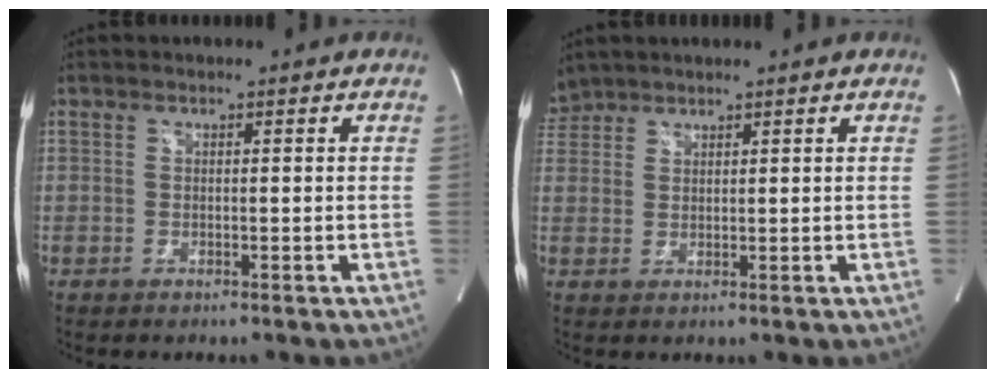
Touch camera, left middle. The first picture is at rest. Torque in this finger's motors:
{"motor_torque": [1.04, -1.00, 0.23, 0.01]}